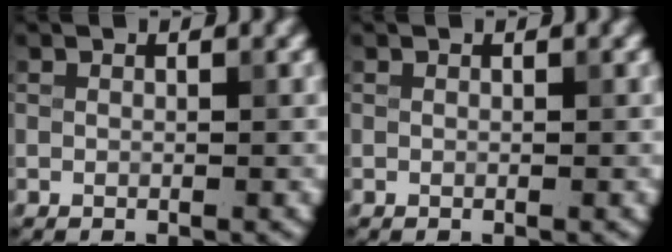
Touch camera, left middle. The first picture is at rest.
{"total": 0.0}